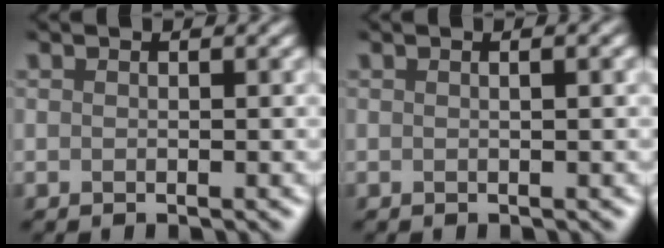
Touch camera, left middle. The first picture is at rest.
{"total": 2.2, "force": [0.8, 1.2, 1.6], "torque": [0.004, 0.011, -0.012]}